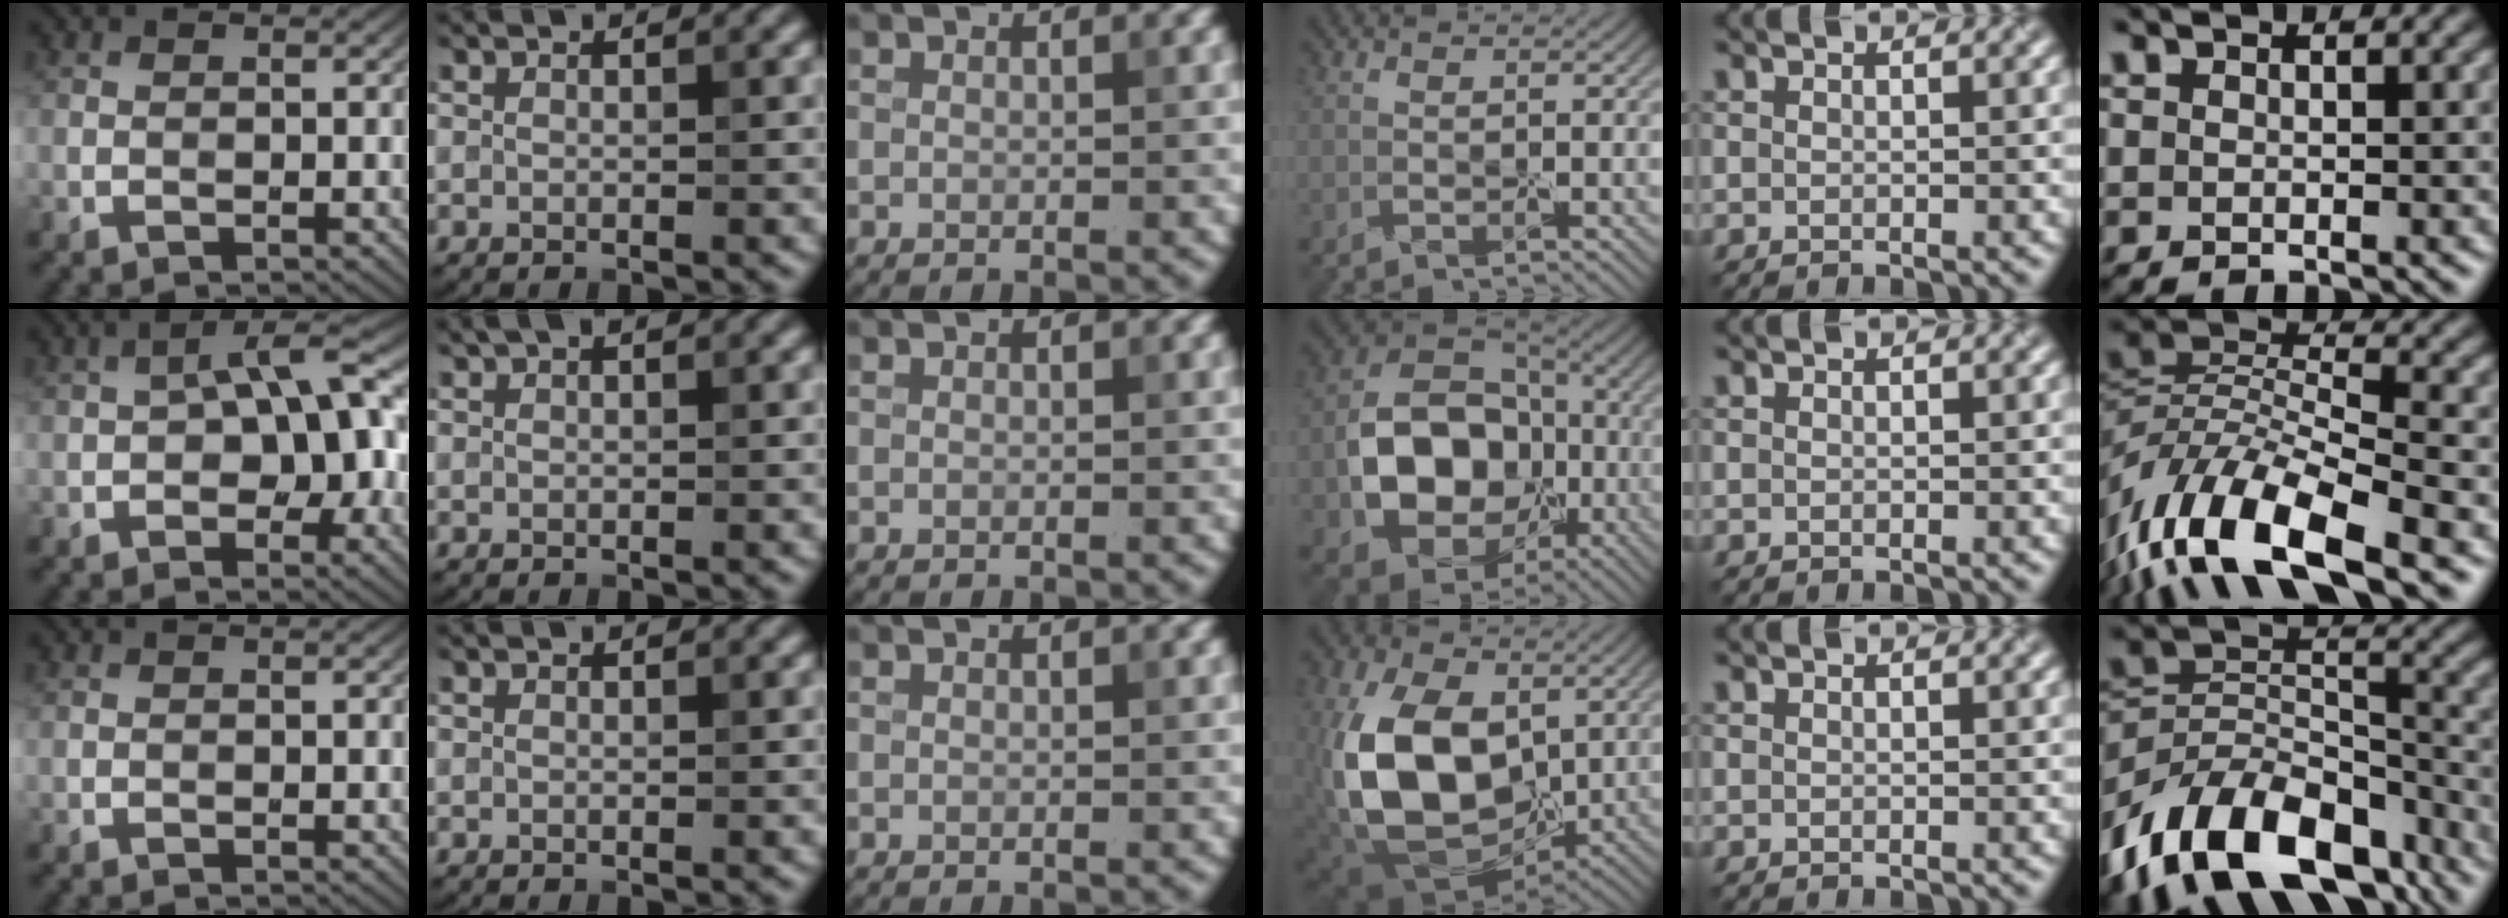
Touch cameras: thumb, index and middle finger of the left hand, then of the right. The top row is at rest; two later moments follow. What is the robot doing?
{"motion": "peel", "object": "plastic screen protector"}